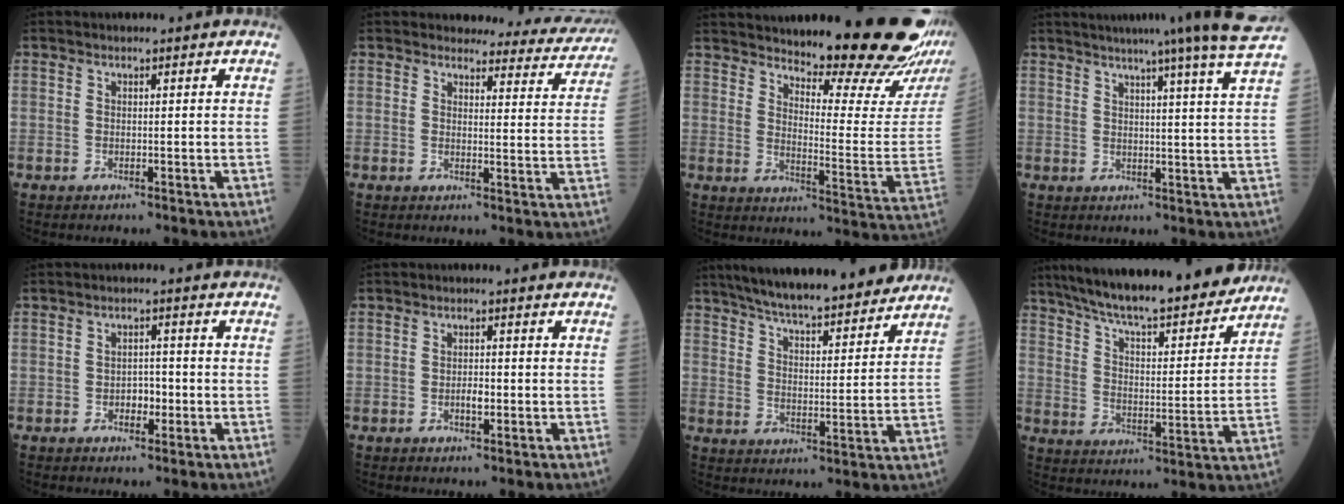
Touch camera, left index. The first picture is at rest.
{"total": 12.0, "force": [11.6, 2.8, 1.2], "torque": [0.020, -0.046, 0.103]}
{"total": 20.7, "force": [18.2, 0.2, 9.8], "torque": [-0.144, -0.089, 0.235]}
{"total": 14.4, "force": [12.5, -2.6, 6.7], "torque": [-0.099, -0.043, 0.138]}
{"total": 2.8, "force": [-1.0, 1.7, 2.0], "torque": [-0.027, 0.007, -0.017]}
{"total": 2.0, "force": [-0.7, 0.8, 1.7], "torque": [-0.030, 0.003, -0.010]}
{"total": 22.1, "force": [19.2, 3.1, 10.5], "torque": [-0.170, 0.010, 0.277]}
{"total": 22.8, "force": [19.8, 3.0, 10.9], "torque": [-0.181, 0.004, 0.291]}